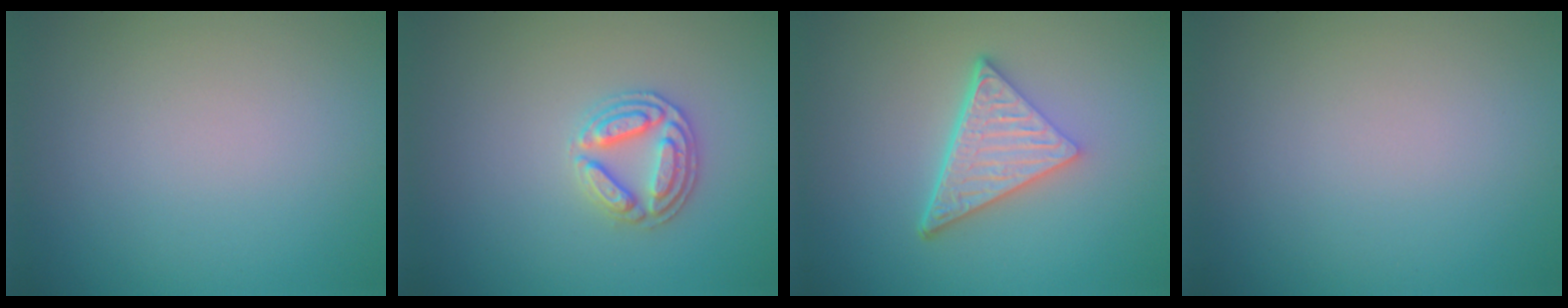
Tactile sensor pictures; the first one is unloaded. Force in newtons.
{"total": 2.8, "press": 2.8, "slide": 0.3}
{"total": 5.2, "press": 3.6, "slide": 3.7}
{"total": 0.0}